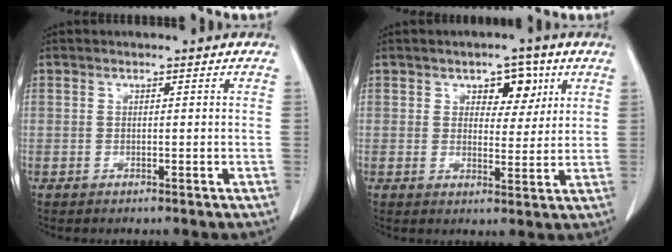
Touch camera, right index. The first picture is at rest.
{"total": 5.4, "force": [2.6, 3.1, 3.6], "torque": [-0.040, 0.008, 0.037]}